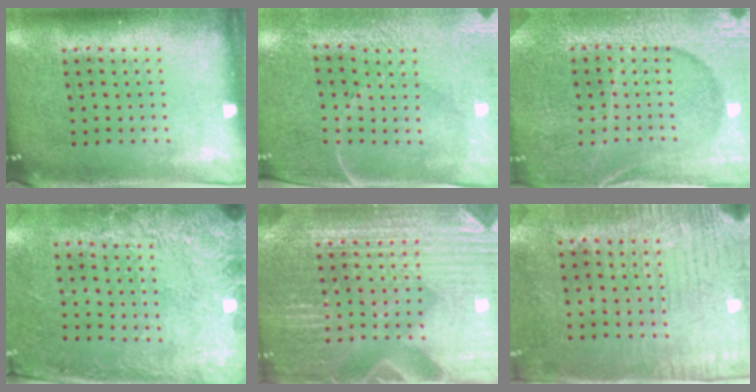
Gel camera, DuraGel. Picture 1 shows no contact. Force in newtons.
{"total": 3.4, "press": 3.3, "slide": 1.0}
{"total": 4.1, "press": 3.9, "slide": 1.1}
{"total": 2.8, "press": 1.9, "slide": 2.0}
{"total": 4.7, "press": 4.4, "slide": 1.5}
{"total": 3.0, "press": 2.5, "slide": 1.7}